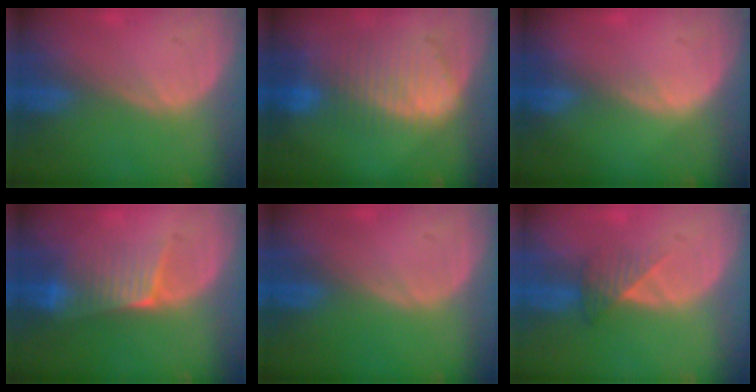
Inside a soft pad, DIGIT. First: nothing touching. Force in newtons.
{"total": 9.2, "press": 8.1, "slide": 4.4}
{"total": 0.8, "press": 0.5, "slide": 0.7}
{"total": 6.4, "press": 5.7, "slide": 2.8}
{"total": 0.0}
{"total": 3.3, "press": 3.0, "slide": 1.5}